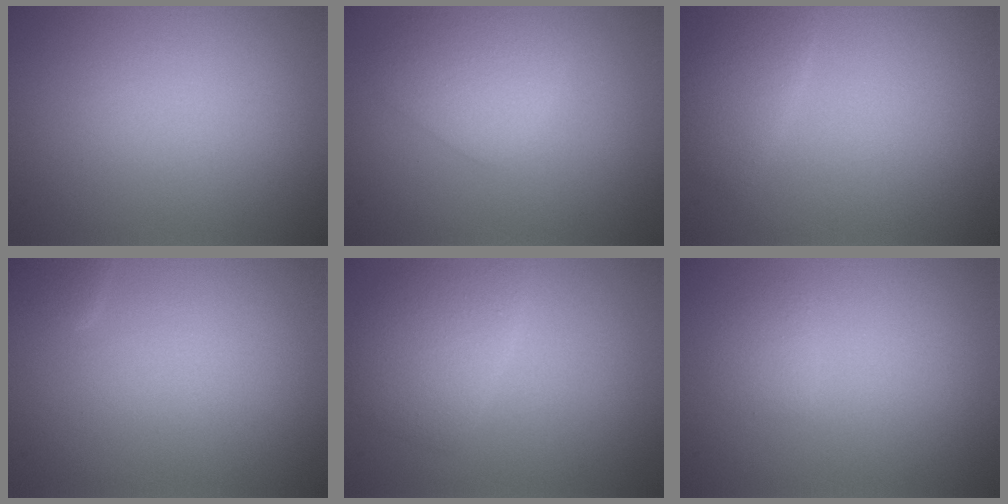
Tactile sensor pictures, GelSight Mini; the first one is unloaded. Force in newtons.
{"total": 2.5, "press": 2.5, "slide": 0.1}
{"total": 1.9, "press": 1.9, "slide": 0.1}
{"total": 0.8, "press": 0.8, "slide": 0.0}
{"total": 3.0, "press": 3.0, "slide": 0.1}
{"total": 1.0, "press": 1.0, "slide": 0.1}